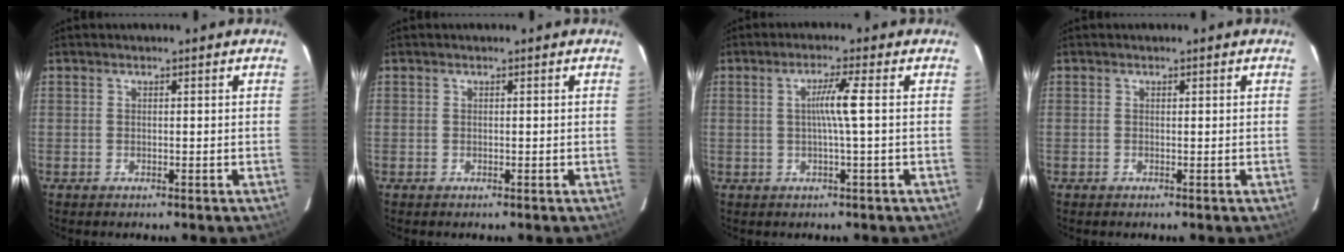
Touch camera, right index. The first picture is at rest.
{"total": 0.0}
{"total": 4.1, "force": [0.3, -1.0, 3.9], "torque": [-0.073, 0.001, 0.004]}
{"total": 0.0}